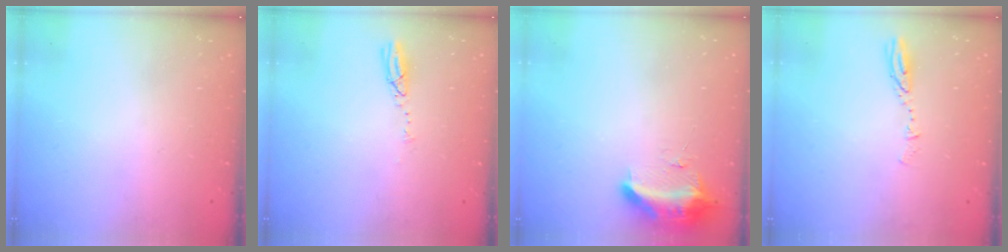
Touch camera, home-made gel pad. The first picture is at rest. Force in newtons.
{"total": 3.6, "press": 3.6, "slide": 0.2}
{"total": 10.0, "press": 10.0, "slide": 0.4}
{"total": 3.8, "press": 3.8, "slide": 0.4}